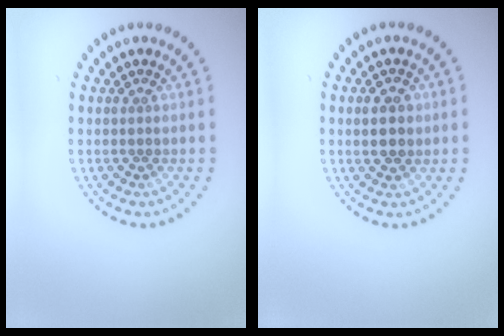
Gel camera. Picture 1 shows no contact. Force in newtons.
{"total": 2.5, "press": 2.5, "slide": 0.3}